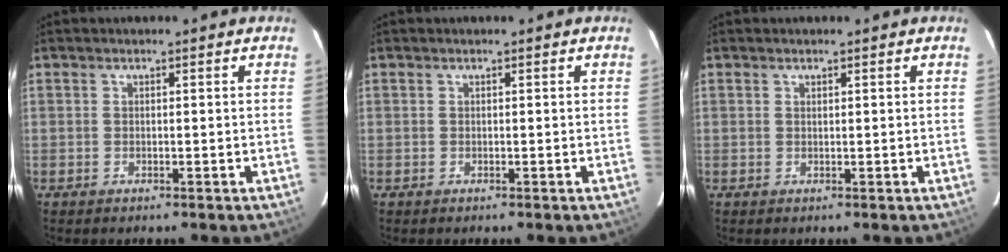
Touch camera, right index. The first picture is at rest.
{"total": 0.0}
{"total": 0.0}